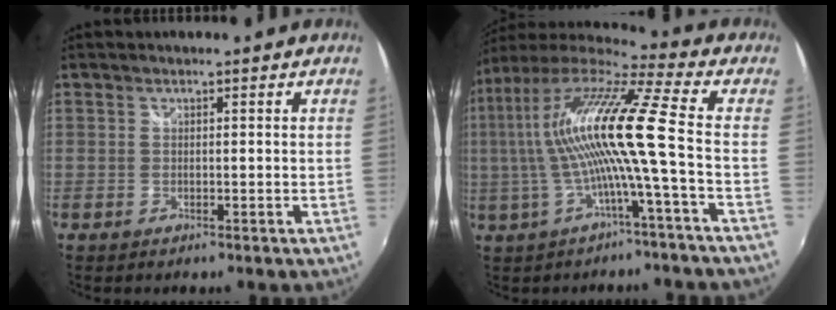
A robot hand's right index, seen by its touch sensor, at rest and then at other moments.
{"total": 15.5, "force": [-1.5, -0.8, 15.4], "torque": [-0.267, 0.001, -0.028]}